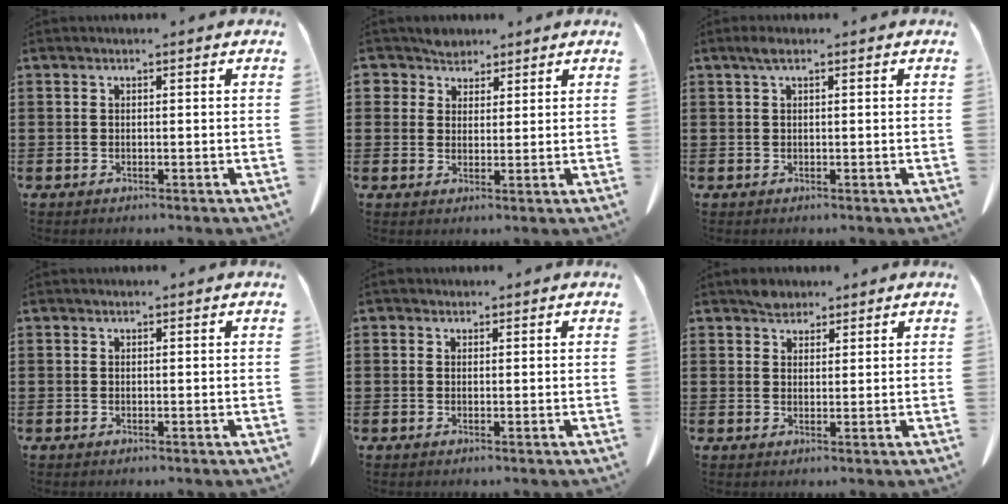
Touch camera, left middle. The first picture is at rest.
{"total": 3.8, "force": [2.9, 2.4, 0.2], "torque": [-0.022, 0.004, 0.055]}
{"total": 1.4, "force": [0.5, 0.3, 1.2], "torque": [-0.025, 0.003, 0.008]}
{"total": 0.0}
{"total": 0.8, "force": [0.5, 0.6, 0.1], "torque": [-0.006, 0.005, 0.010]}
{"total": 2.5, "force": [2.3, 1.1, 0.3], "torque": [-0.003, 0.000, 0.043]}